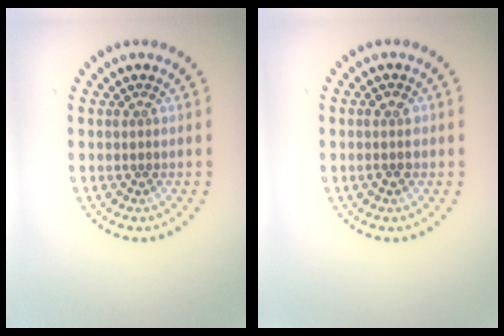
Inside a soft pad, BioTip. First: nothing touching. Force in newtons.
{"total": 1.6, "press": 1.5, "slide": 0.4}